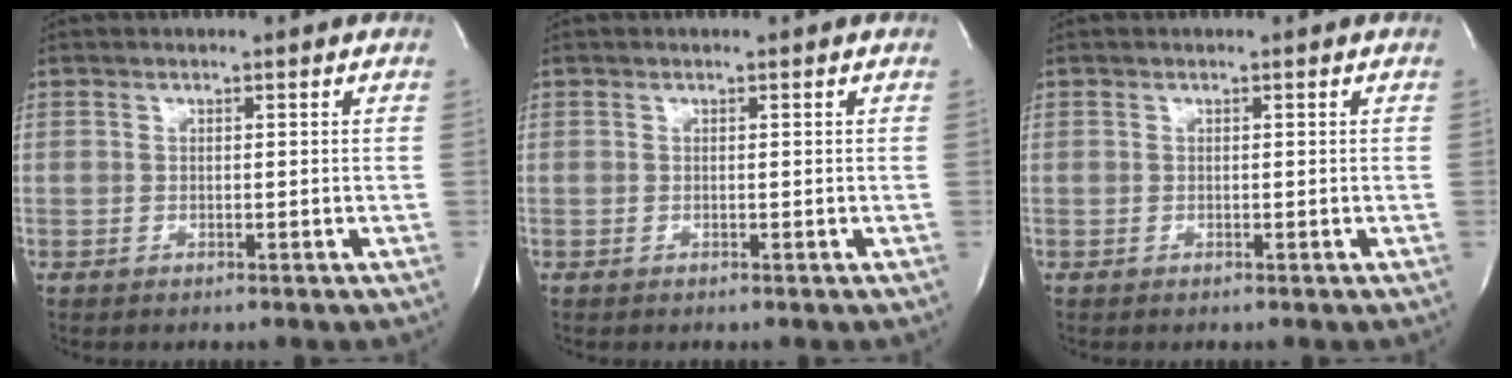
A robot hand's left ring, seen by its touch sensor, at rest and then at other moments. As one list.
[{"total": 0.0}, {"total": 0.0}]